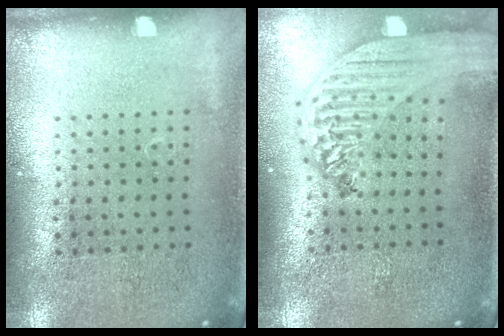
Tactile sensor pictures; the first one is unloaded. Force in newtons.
{"total": 2.9, "press": 2.3, "slide": 1.8}